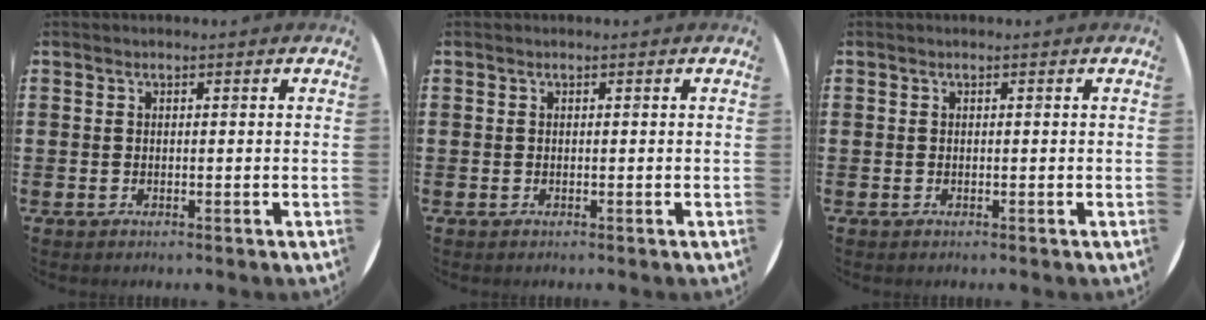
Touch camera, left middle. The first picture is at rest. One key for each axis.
{"total": 0.0}
{"total": 0.0}